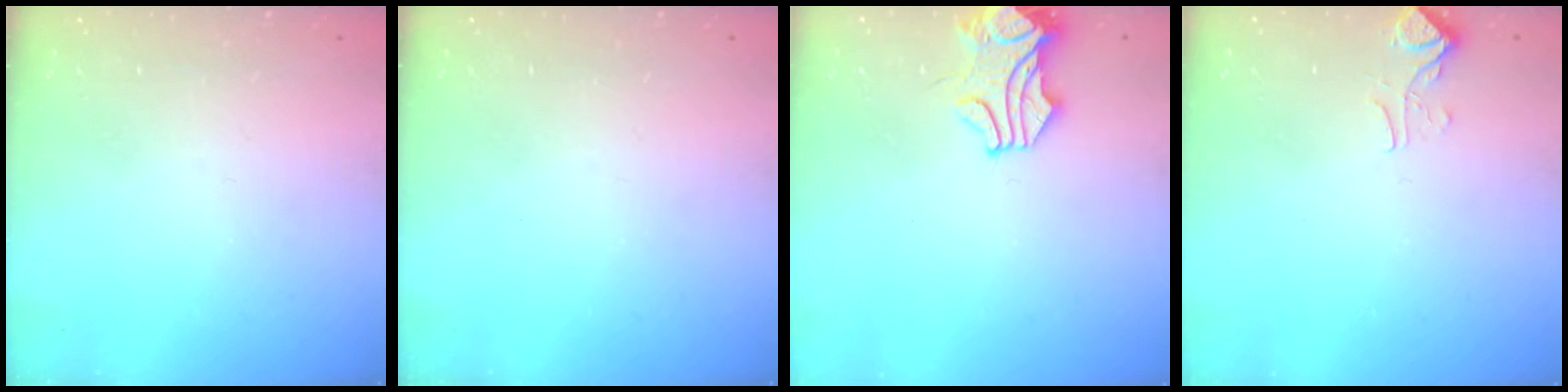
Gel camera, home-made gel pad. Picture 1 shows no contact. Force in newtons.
{"total": 0.0}
{"total": 1.7, "press": 1.5, "slide": 0.8}
{"total": 2.4, "press": 2.3, "slide": 0.7}